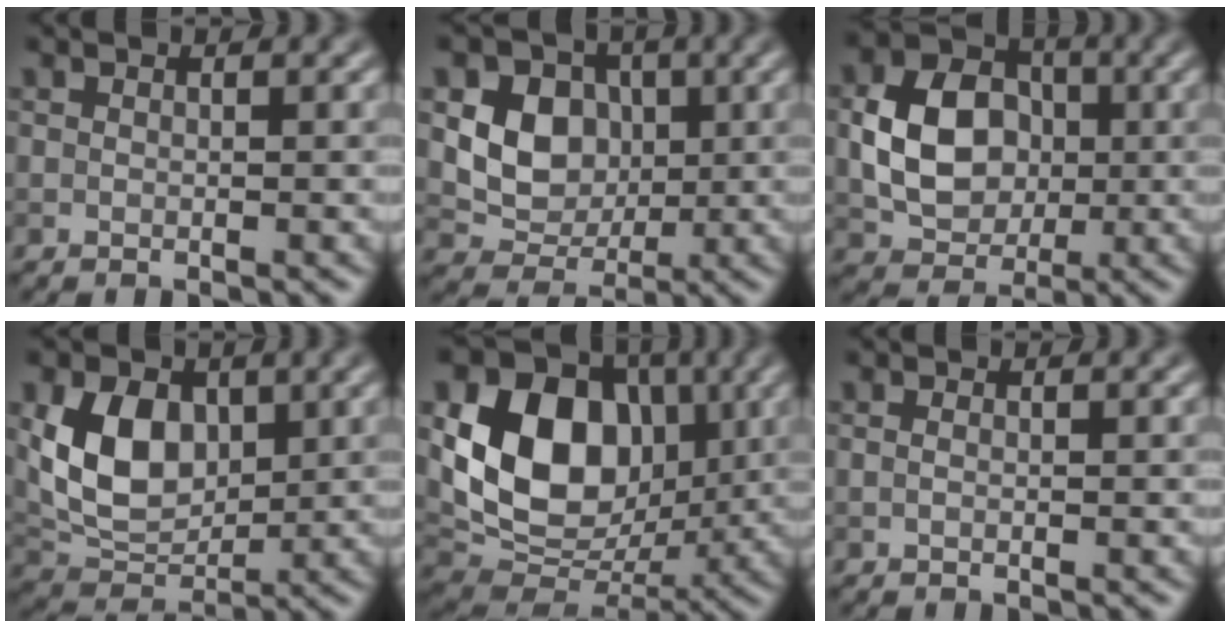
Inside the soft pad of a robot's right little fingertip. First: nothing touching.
{"total": 6.2, "force": [0.9, 5.2, 3.3], "torque": [-0.061, -0.001, 0.007]}
{"total": 7.1, "force": [-0.1, 5.5, 4.5], "torque": [-0.084, 0.004, -0.002]}
{"total": 7.1, "force": [1.3, 5.0, 4.9], "torque": [-0.097, -0.004, 0.026]}
{"total": 11.8, "force": [1.9, 9.0, 7.4], "torque": [-0.135, -0.007, 0.030]}
{"total": 0.6, "force": [-0.1, 0.2, 0.5], "torque": [-0.010, -0.007, -0.003]}